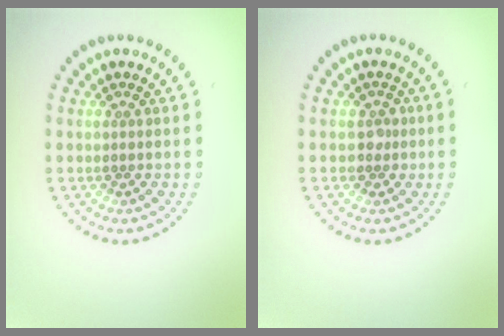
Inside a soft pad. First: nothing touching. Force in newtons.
{"total": 1.3, "press": 1.2, "slide": 0.6}